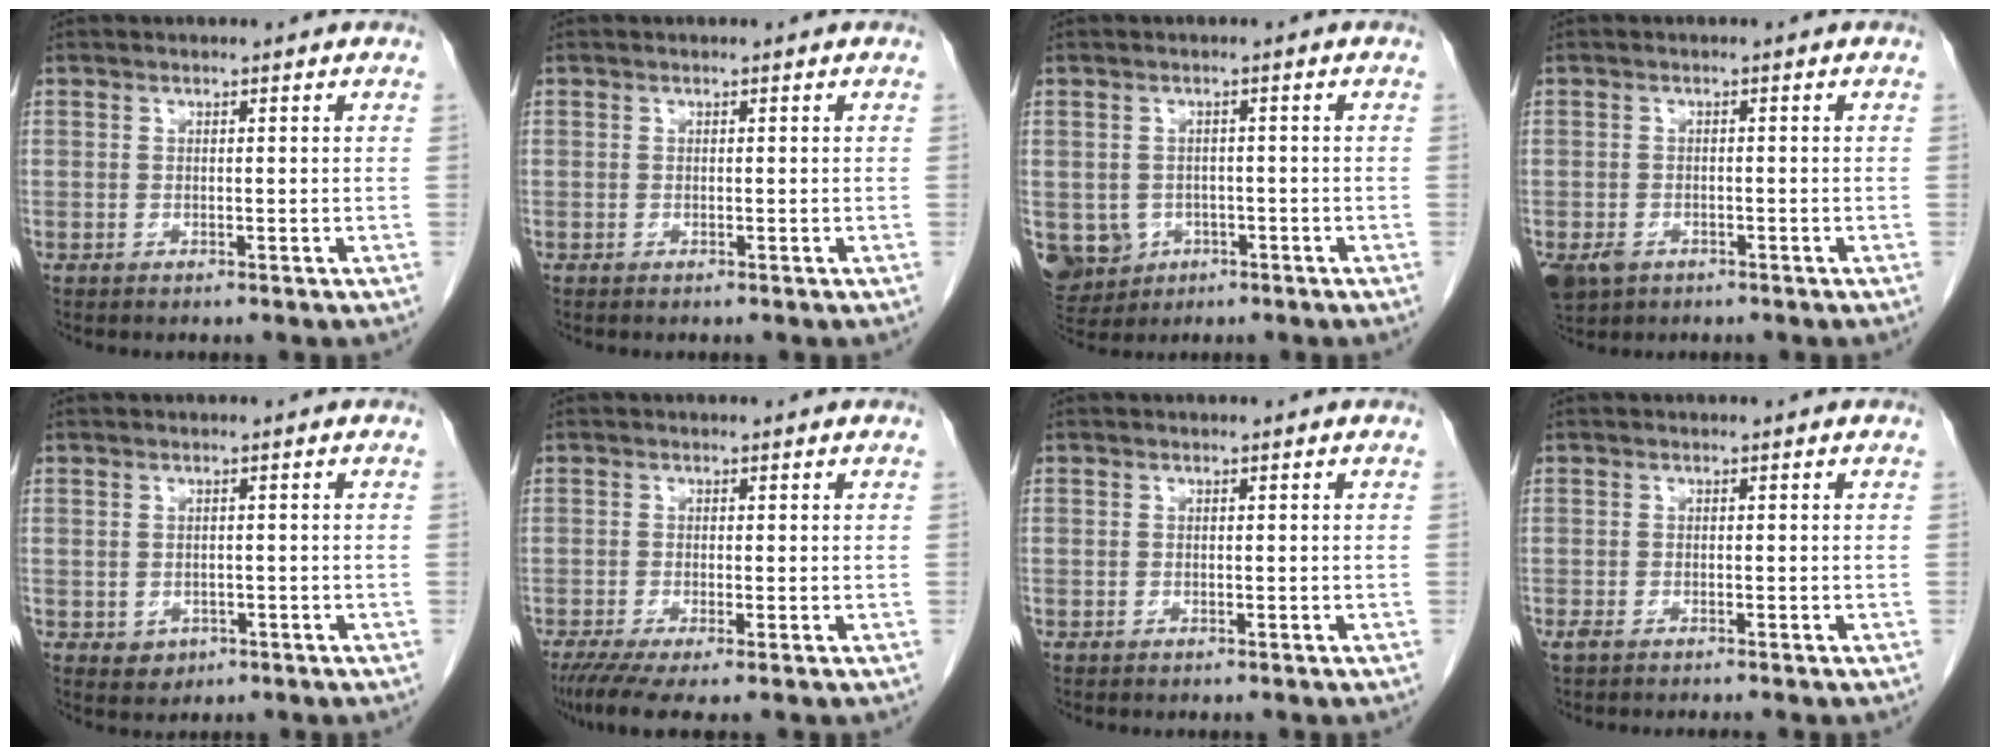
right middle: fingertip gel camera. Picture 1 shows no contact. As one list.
[{"total": 0.0}, {"total": 8.8, "force": [-3.3, 7.7, 2.7], "torque": [-0.077, 0.005, -0.040]}, {"total": 5.1, "force": [-2.9, 3.5, 2.2], "torque": [-0.047, -0.006, -0.044]}, {"total": 2.3, "force": [-0.8, 1.9, 0.8], "torque": [-0.009, 0.004, -0.002]}, {"total": 5.3, "force": [-3.5, 0.6, 3.9], "torque": [-0.065, -0.016, -0.063]}, {"total": 0.0}, {"total": 2.1, "force": [-1.7, 0.3, 1.2], "torque": [-0.021, -0.005, -0.027]}]